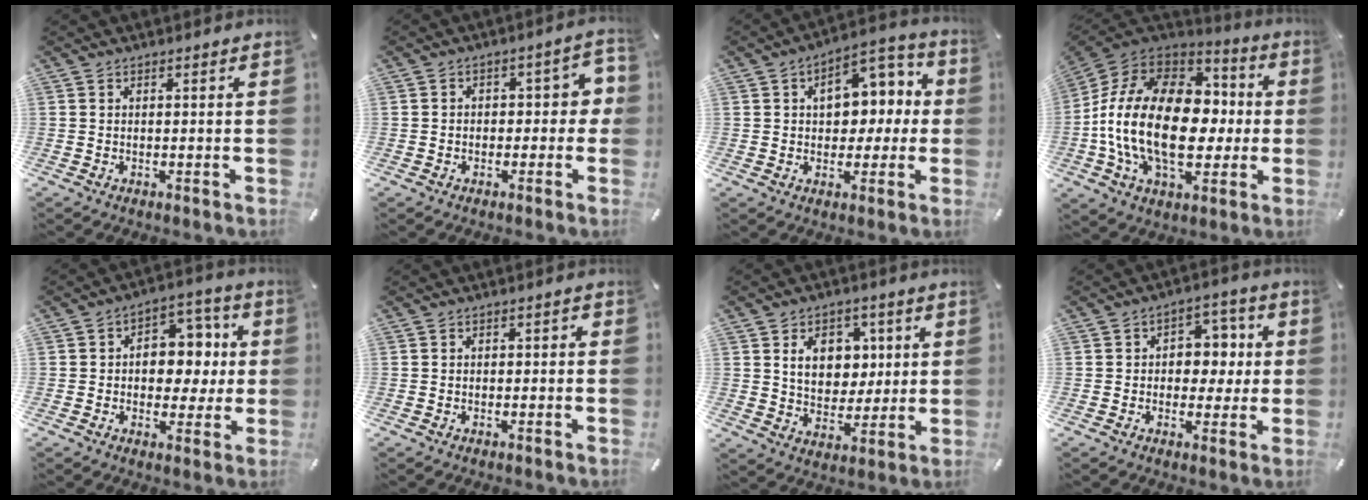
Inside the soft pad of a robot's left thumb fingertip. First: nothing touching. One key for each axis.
{"total": 5.4, "fx": -1.1, "fy": 3.7, "fz": 3.7, "tx": -0.044, "ty": 0.011, "tz": -0.029}
{"total": 11.4, "fx": 1.8, "fy": 8.3, "fz": 7.6, "tx": -0.089, "ty": -0.007, "tz": 0.028}
{"total": 25.9, "fx": -2.7, "fy": 17.2, "fz": 19.1, "tx": -0.368, "ty": 0.021, "tz": -0.038}
{"total": 9.2, "fx": 0.0, "fy": 7.8, "fz": 5.0, "tx": -0.058, "ty": 0.000, "tz": -0.002}
{"total": 1.2, "fx": -0.8, "fy": 0.7, "fz": 0.4, "tx": -0.009, "ty": 0.005, "tz": -0.020}
{"total": 10.7, "fx": 2.8, "fy": 8.5, "fz": 6.0, "tx": -0.091, "ty": 0.003, "tz": 0.049}
{"total": 7.3, "fx": -0.3, "fy": 6.2, "fz": 3.8, "tx": -0.043, "ty": 0.006, "tz": -0.011}